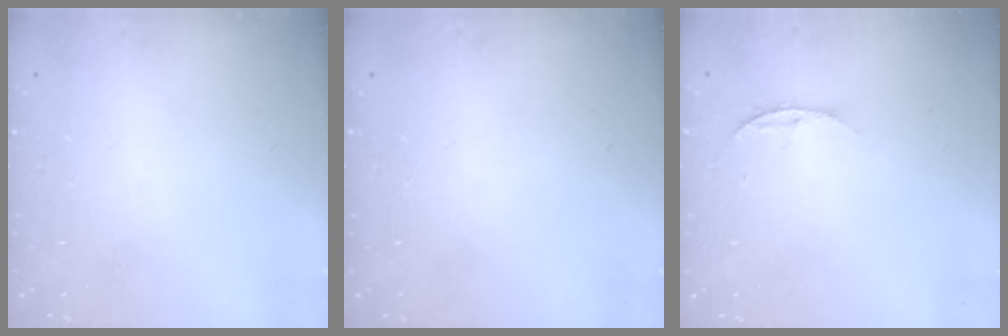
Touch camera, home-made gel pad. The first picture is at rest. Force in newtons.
{"total": 0.0}
{"total": 4.4, "press": 4.4, "slide": 0.5}